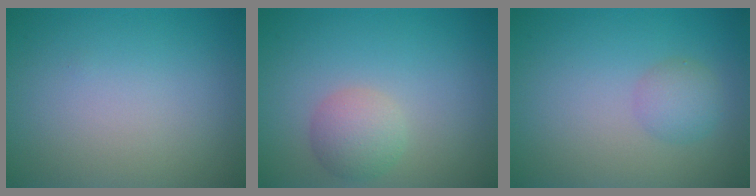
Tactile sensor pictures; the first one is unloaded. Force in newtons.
{"total": 2.7, "press": 2.7, "slide": 0.1}
{"total": 2.0, "press": 2.0, "slide": 0.0}